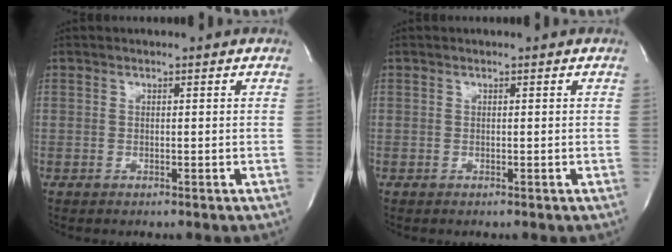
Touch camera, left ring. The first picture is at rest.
{"total": 0.0}